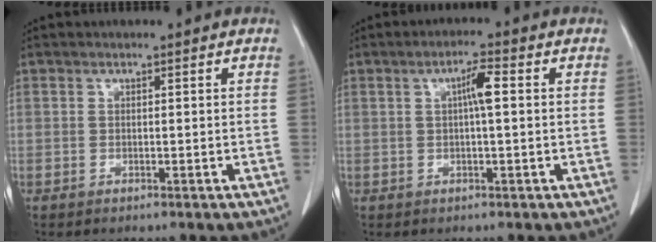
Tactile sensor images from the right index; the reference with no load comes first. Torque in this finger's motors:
{"motor_torque": [0.32, 0.09, 0.08, 0.04]}